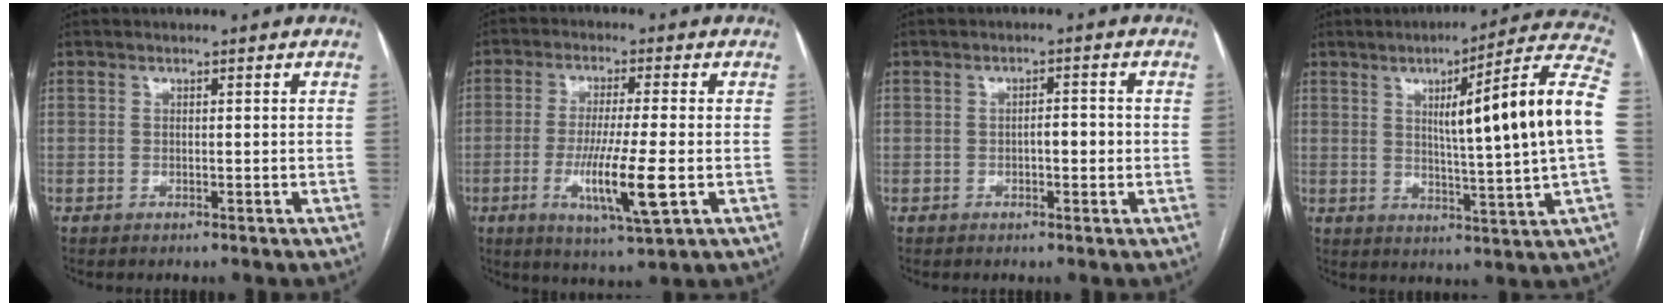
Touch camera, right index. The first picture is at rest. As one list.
[{"total": 9.9, "force": [-2.5, 0.2, 9.6], "torque": [-0.177, -0.025, -0.044]}, {"total": 2.4, "force": [-0.5, 0.8, 2.2], "torque": [-0.031, 0.006, -0.008]}, {"total": 18.0, "force": [2.2, -1.2, 17.8], "torque": [-0.245, 0.012, 0.023]}]